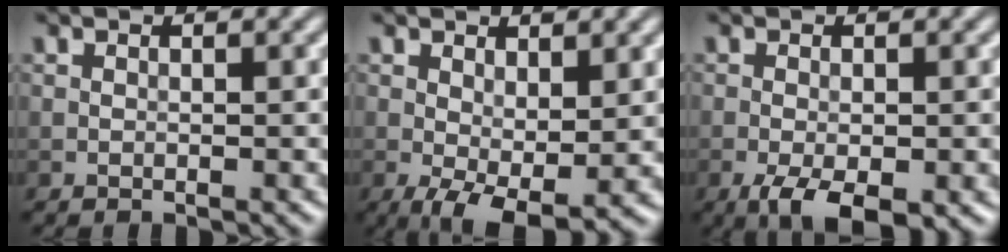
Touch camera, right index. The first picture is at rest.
{"total": 4.7, "force": [-0.5, 2.1, 4.1], "torque": [-0.073, -0.014, -0.004]}
{"total": 5.0, "force": [-2.4, 1.9, 3.9], "torque": [-0.069, -0.010, -0.037]}